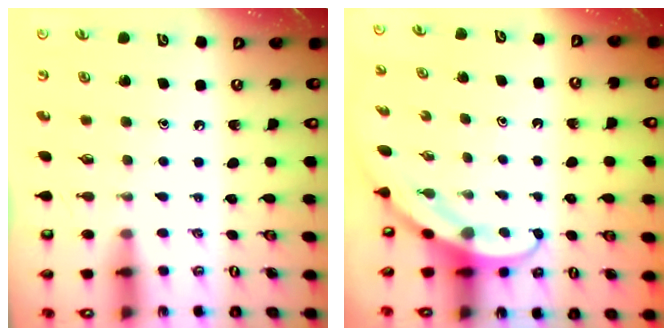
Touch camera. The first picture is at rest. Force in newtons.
{"total": 3.7, "press": 3.7, "slide": 0.3}